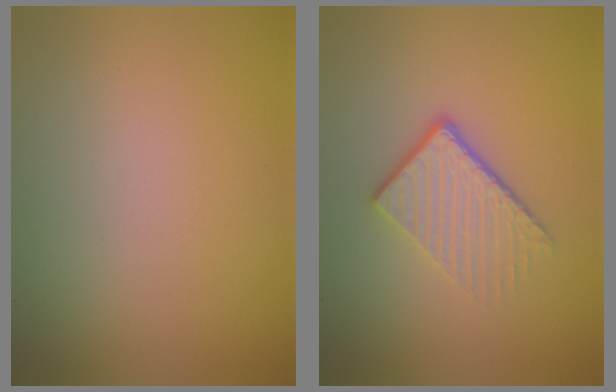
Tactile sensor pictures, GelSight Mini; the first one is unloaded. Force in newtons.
{"total": 3.9, "press": 2.6, "slide": 2.9}